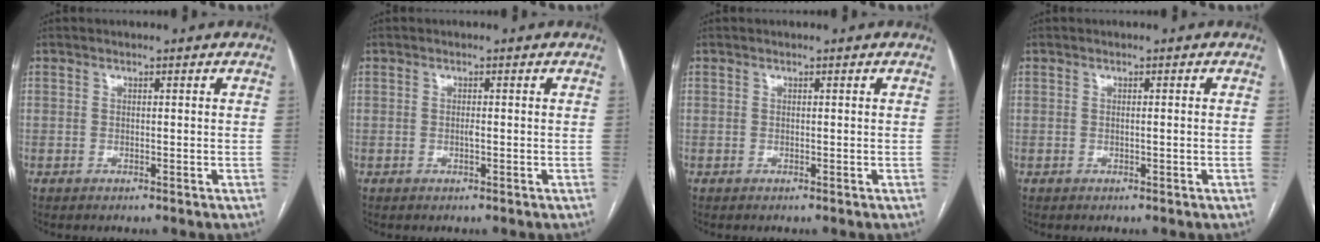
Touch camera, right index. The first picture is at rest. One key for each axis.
{"total": 0.7, "fx": -0.2, "fy": 0.1, "fz": 0.7, "tx": -0.015, "ty": 0.000, "tz": -0.003}
{"total": 0.0}
{"total": 0.6, "fx": -0.1, "fy": -0.1, "fz": 0.6, "tx": -0.008, "ty": 0.000, "tz": 0.000}